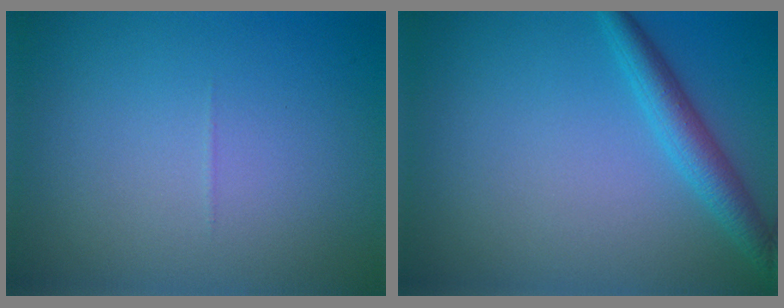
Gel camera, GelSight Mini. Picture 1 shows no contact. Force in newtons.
{"total": 2.8, "press": 2.8, "slide": 0.1}